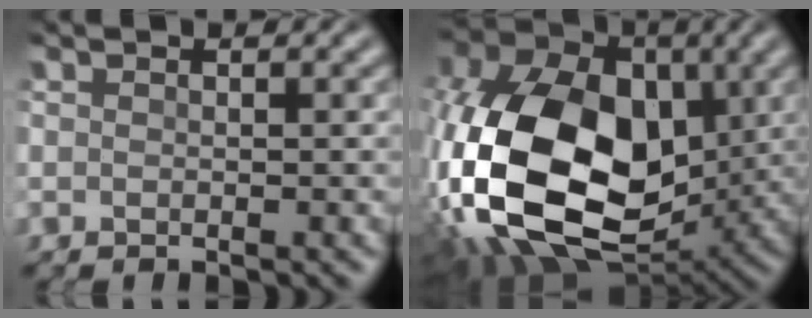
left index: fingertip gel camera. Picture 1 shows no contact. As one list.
[{"total": 17.8, "force": [-2.2, 11.6, 13.2], "torque": [-0.302, -0.015, -0.040]}]